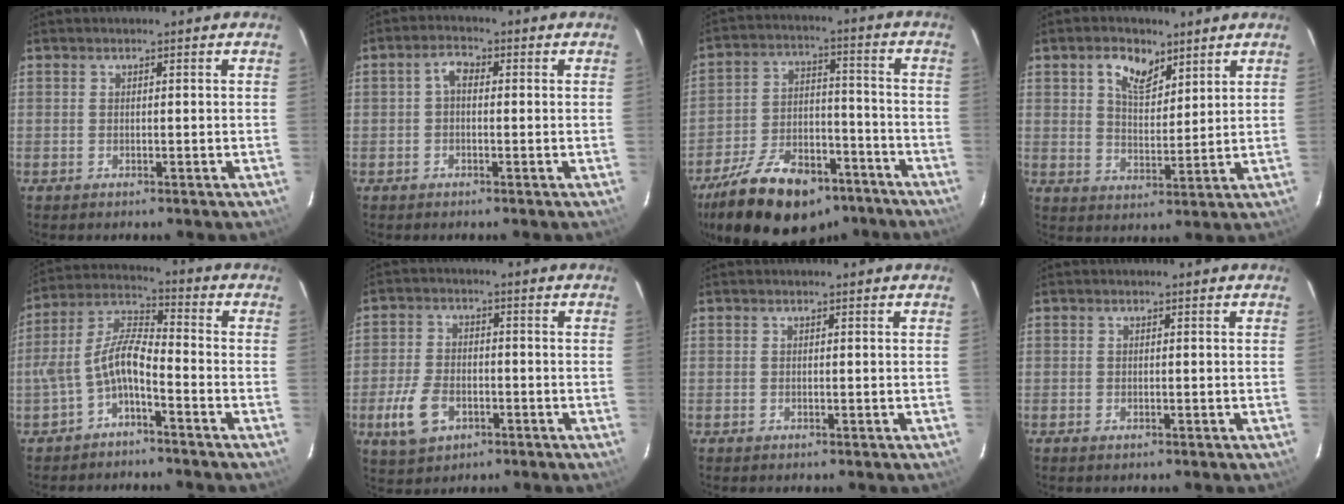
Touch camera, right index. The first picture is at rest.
{"total": 2.5, "force": [-0.2, 1.6, 2.0], "torque": [-0.037, 0.013, -0.003]}
{"total": 22.8, "force": [-16.0, 11.2, 11.9], "torque": [-0.234, 0.014, -0.236]}
{"total": 7.1, "force": [4.2, 3.9, 4.1], "torque": [-0.071, 0.010, 0.076]}
{"total": 8.2, "force": [-3.9, 2.6, 6.7], "torque": [-0.153, 0.020, -0.072]}
{"total": 10.8, "force": [-5.1, 6.8, 6.8], "torque": [-0.156, 0.011, -0.088]}
{"total": 0.0}
{"total": 0.9, "force": [-0.6, 0.4, 0.5], "torque": [-0.009, -0.003, -0.011]}